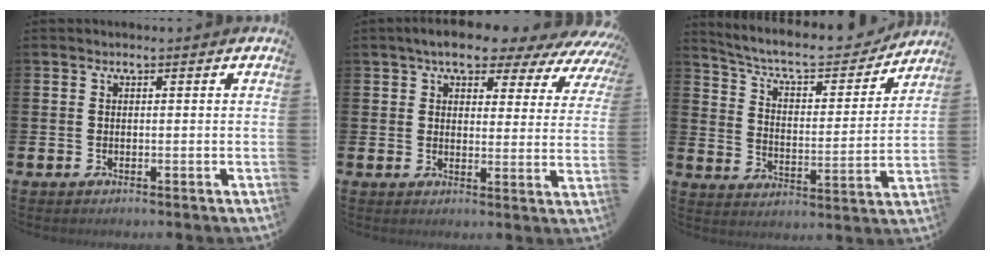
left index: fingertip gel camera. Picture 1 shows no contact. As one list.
[{"total": 7.3, "force": [6.3, 2.3, 3.1], "torque": [-0.065, -0.036, 0.104]}, {"total": 8.4, "force": [7.6, 1.9, 2.9], "torque": [-0.087, -0.054, 0.128]}]